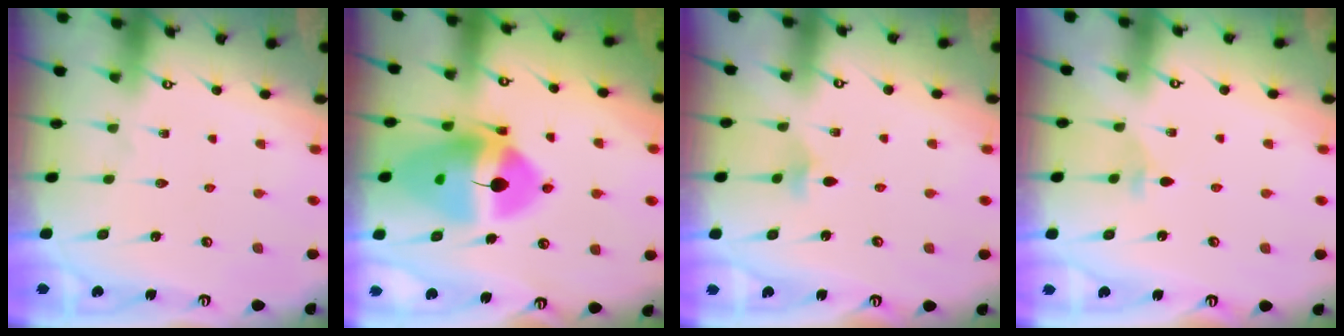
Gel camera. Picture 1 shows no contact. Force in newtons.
{"total": 17.4, "press": 17.3, "slide": 2.2}
{"total": 2.7, "press": 2.6, "slide": 0.6}
{"total": 2.9, "press": 2.8, "slide": 0.8}